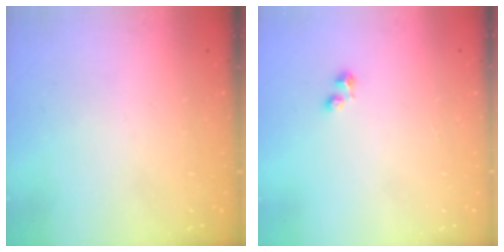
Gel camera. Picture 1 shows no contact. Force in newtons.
{"total": 2.4, "press": 2.4, "slide": 0.4}